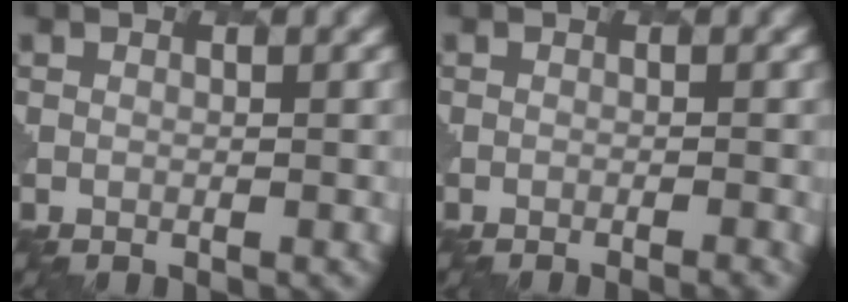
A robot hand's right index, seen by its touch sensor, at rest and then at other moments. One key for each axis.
{"total": 1.7, "fx": -0.9, "fy": 0.6, "fz": 1.3, "tx": -0.002, "ty": 0.009, "tz": -0.013}